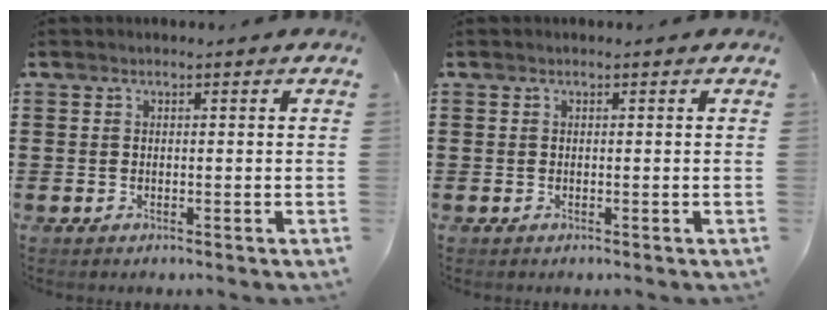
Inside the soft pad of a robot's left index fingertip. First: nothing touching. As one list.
[{"total": 0.0}]